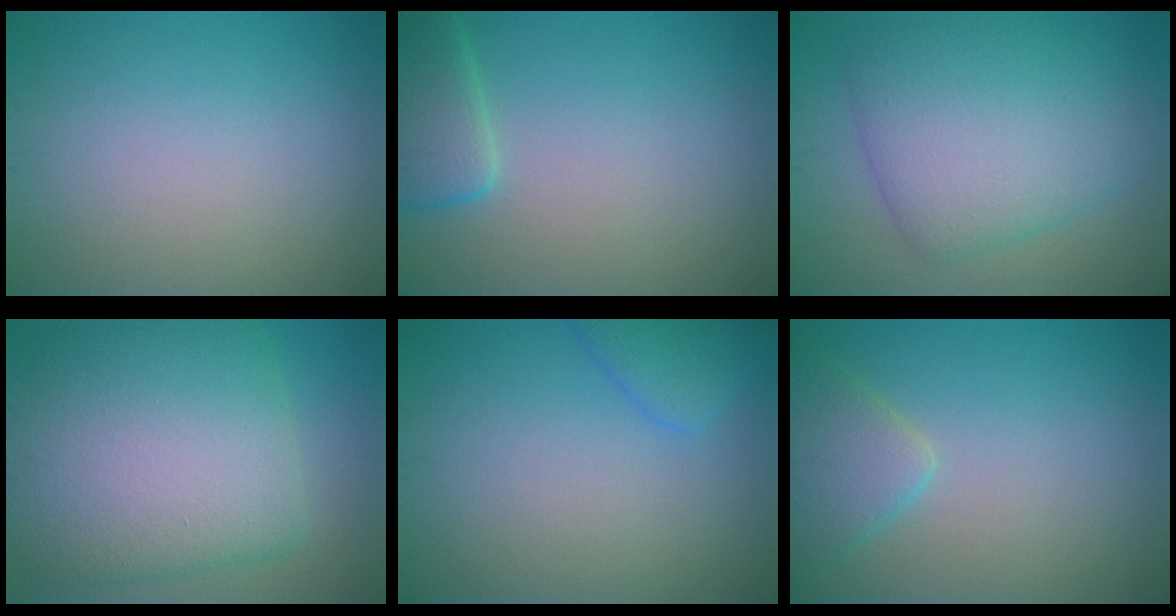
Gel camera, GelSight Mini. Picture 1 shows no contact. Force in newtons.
{"total": 3.7, "press": 3.7, "slide": 0.4}
{"total": 8.2, "press": 8.2, "slide": 0.2}
{"total": 13.0, "press": 13.0, "slide": 0.4}
{"total": 2.5, "press": 2.5, "slide": 0.2}
{"total": 3.3, "press": 3.3, "slide": 0.3}